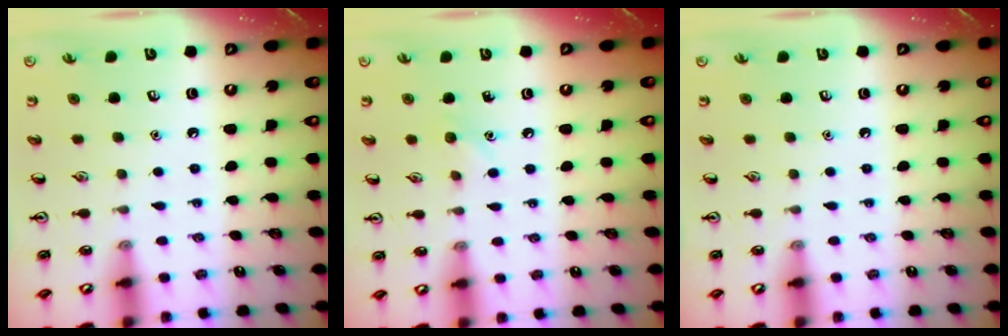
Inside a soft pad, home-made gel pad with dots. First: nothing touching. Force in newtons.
{"total": 5.3, "press": 5.0, "slide": 1.6}
{"total": 0.0}